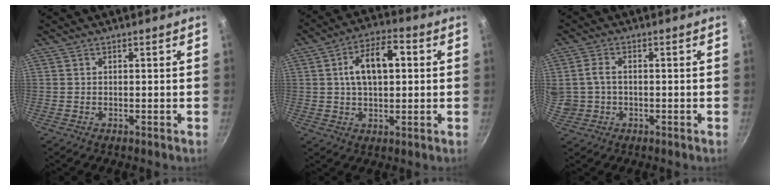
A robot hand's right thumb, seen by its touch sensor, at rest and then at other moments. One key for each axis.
{"total": 11.0, "fx": 2.0, "fy": 5.9, "fz": 9.1, "tx": -0.147, "ty": 0.019, "tz": 0.028}
{"total": 6.1, "fx": 0.1, "fy": 4.5, "fz": 4.0, "tx": -0.090, "ty": 0.013, "tz": 0.007}